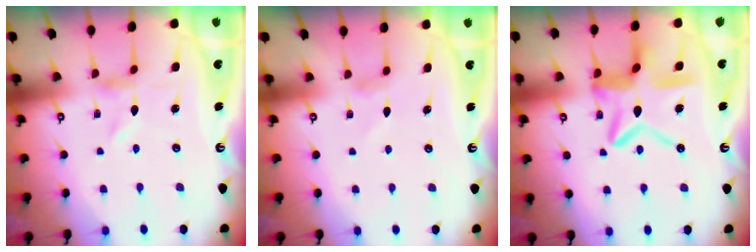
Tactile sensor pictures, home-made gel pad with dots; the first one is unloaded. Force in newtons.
{"total": 2.7, "press": 2.7, "slide": 0.3}
{"total": 14.2, "press": 14.1, "slide": 1.3}